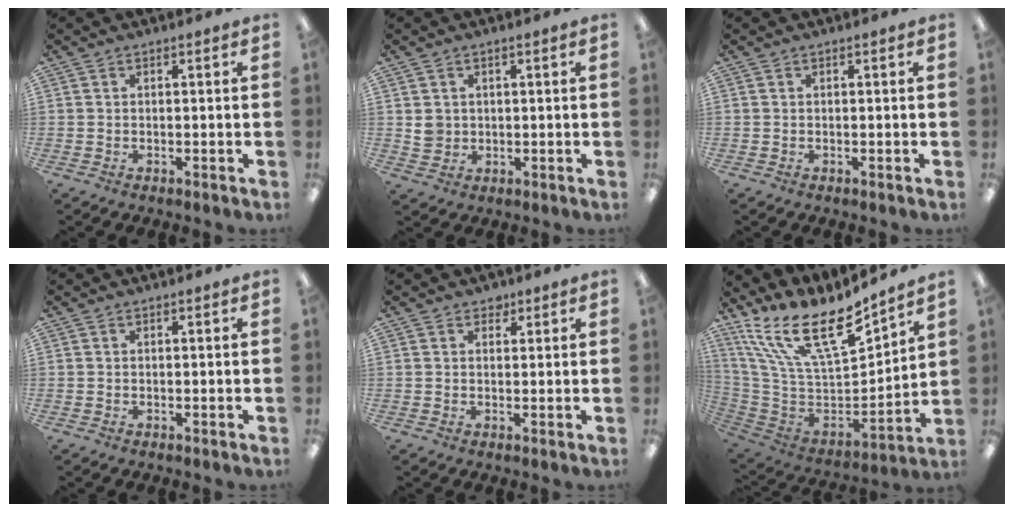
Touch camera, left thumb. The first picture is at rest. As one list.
[{"total": 3.1, "force": [0.8, 2.9, 0.8], "torque": [-0.011, 0.003, 0.014]}, {"total": 0.0}, {"total": 0.0}, {"total": 1.9, "force": [1.4, 1.2, 0.5], "torque": [0.005, -0.006, 0.022]}, {"total": 21.2, "force": [13.8, 8.1, 14.0], "torque": [-0.255, -0.094, 0.244]}]